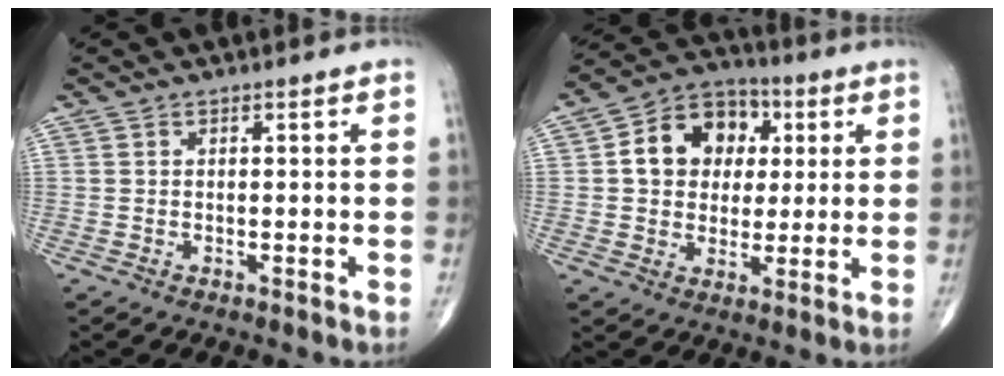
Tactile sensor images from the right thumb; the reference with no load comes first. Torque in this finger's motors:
{"motor_torque": [0.58, 2.76, 1.17, 0.43, 0.09]}